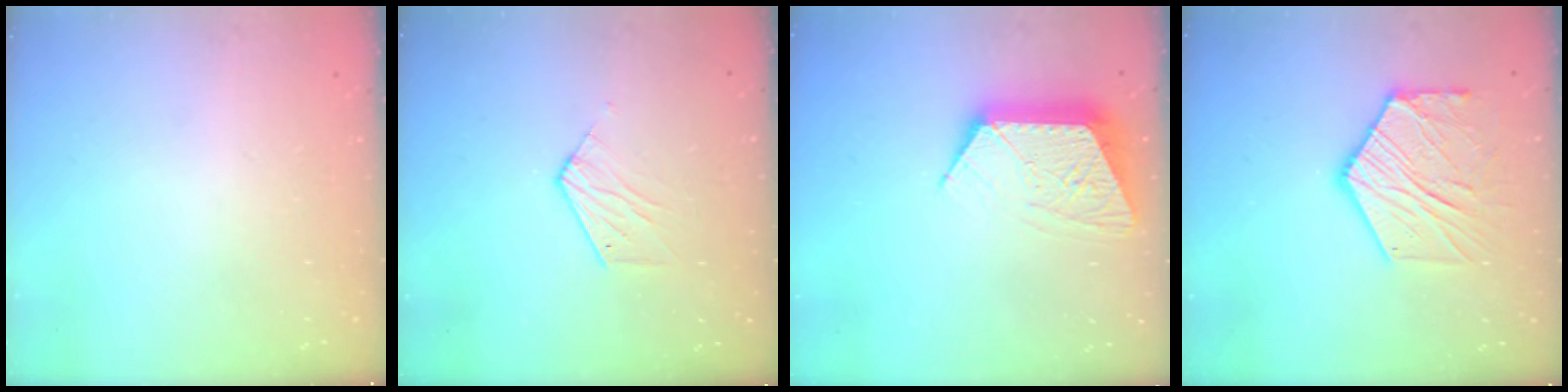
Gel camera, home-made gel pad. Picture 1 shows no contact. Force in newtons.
{"total": 5.3, "press": 5.3, "slide": 0.5}
{"total": 11.8, "press": 11.8, "slide": 0.8}
{"total": 14.8, "press": 14.7, "slide": 1.4}